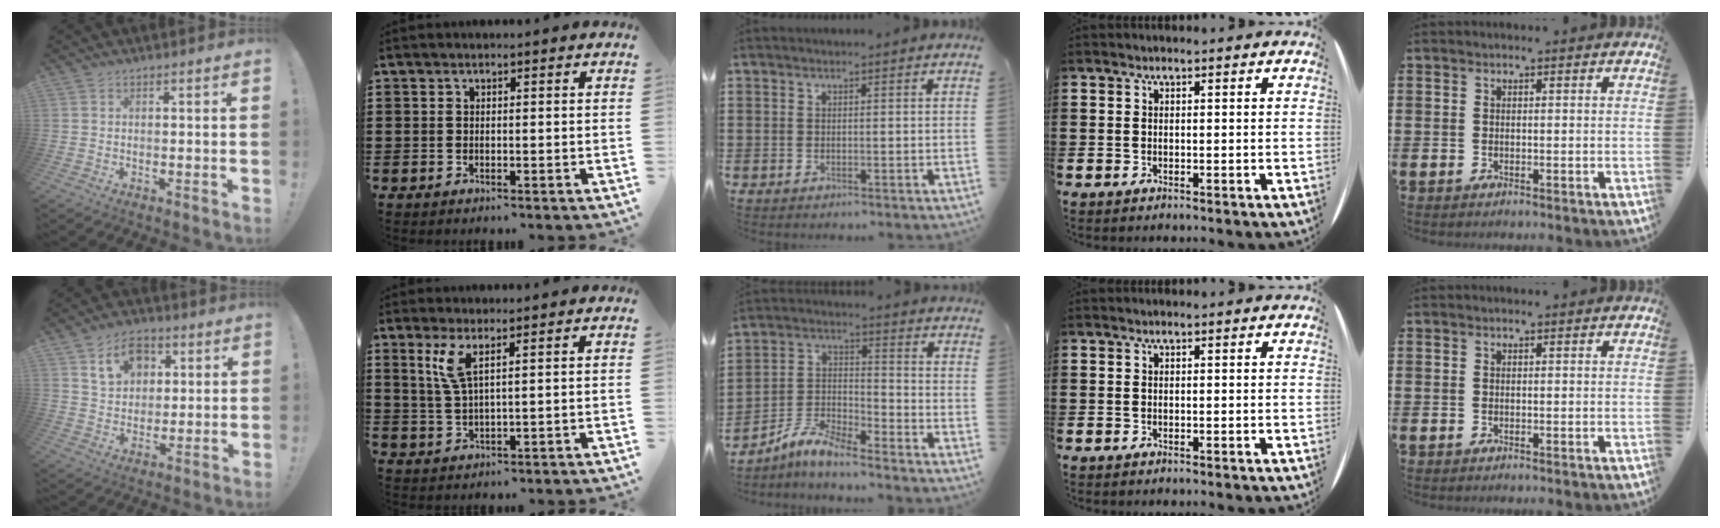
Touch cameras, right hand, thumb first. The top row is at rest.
{"thumb": {"total": 10.6, "force": [4.7, 8.0, 5.1], "torque": [-0.074, -0.010, 0.088]}, "index": {"total": 4.0, "force": [1.9, 0.8, 3.4], "torque": [-0.082, -0.002, 0.030]}, "middle": {"total": 6.9, "force": [-6.3, 1.1, 2.7], "torque": [-0.070, 0.001, -0.126]}}